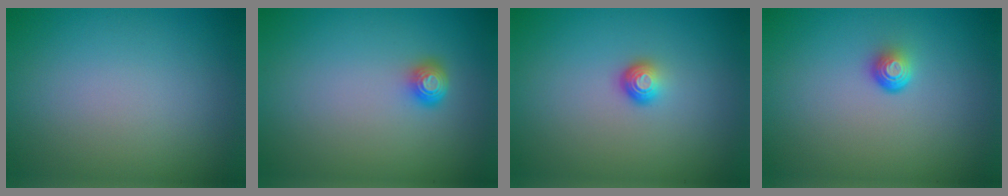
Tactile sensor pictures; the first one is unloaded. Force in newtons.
{"total": 1.7, "press": 1.3, "slide": 1.2}
{"total": 1.4, "press": 1.0, "slide": 1.0}
{"total": 1.7, "press": 1.0, "slide": 1.4}